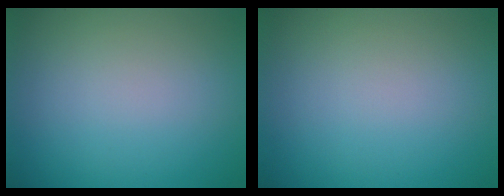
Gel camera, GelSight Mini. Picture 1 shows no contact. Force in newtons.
{"total": 0.0}